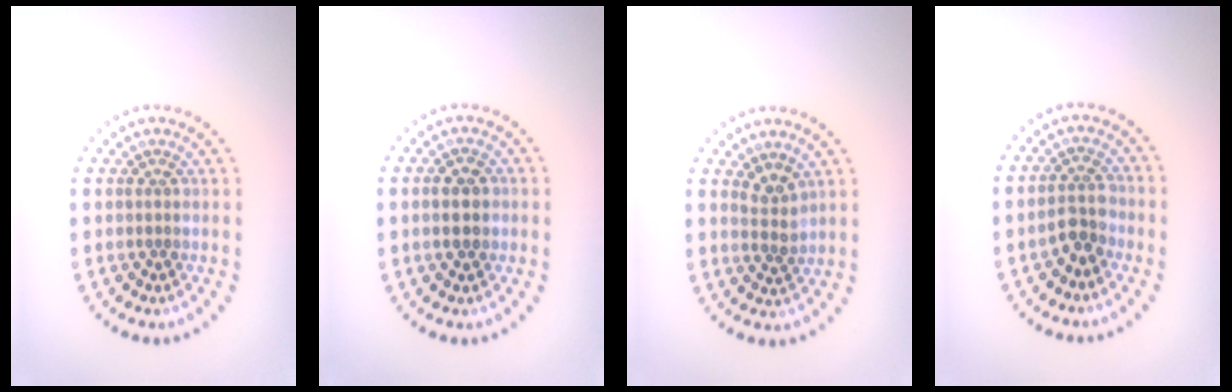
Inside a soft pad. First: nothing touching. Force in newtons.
{"total": 2.3, "press": 2.3, "slide": 0.2}
{"total": 1.8, "press": 1.3, "slide": 1.3}
{"total": 2.5, "press": 2.3, "slide": 0.9}